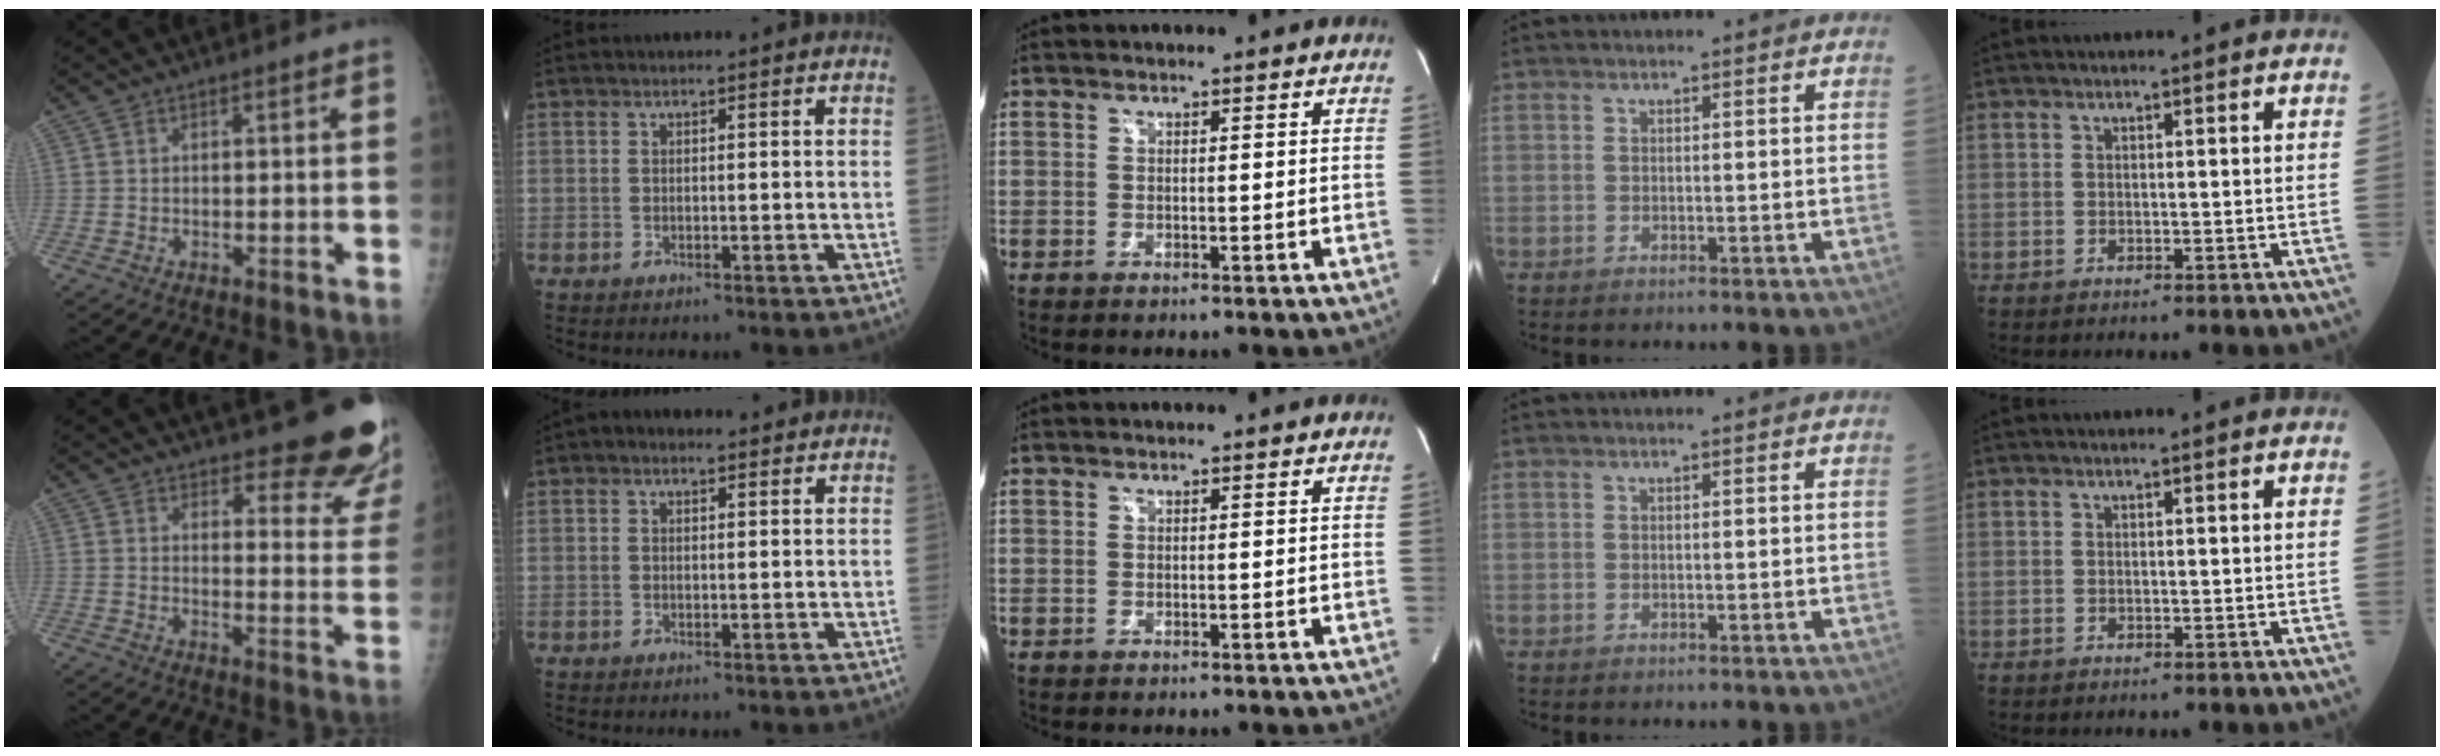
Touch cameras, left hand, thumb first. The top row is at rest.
{"thumb": {"total": 15.0, "force": [13.3, 3.9, 5.8], "torque": [-0.023, -0.112, 0.144]}, "index": {"total": 2.1, "force": [1.3, 1.1, 1.1], "torque": [-0.029, 0.020, 0.020]}}